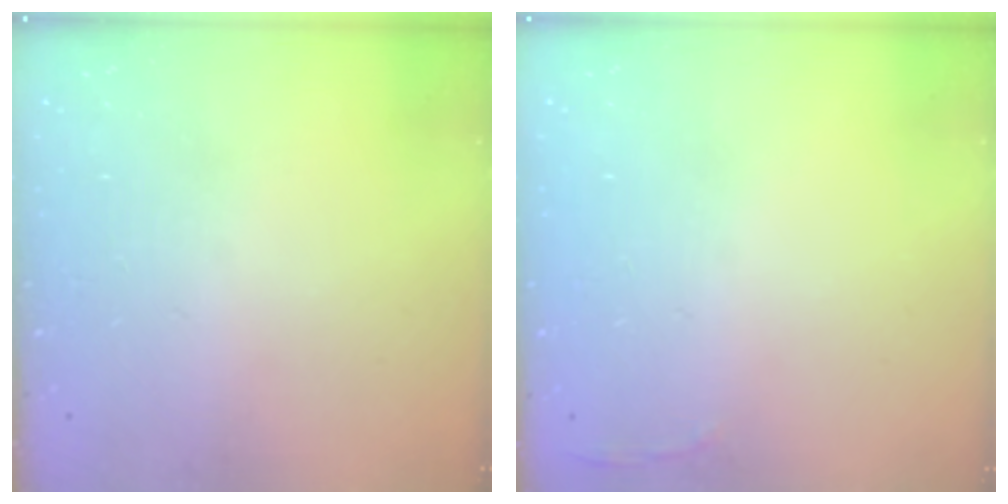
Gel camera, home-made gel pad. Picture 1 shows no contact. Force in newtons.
{"total": 2.8, "press": 2.6, "slide": 0.9}